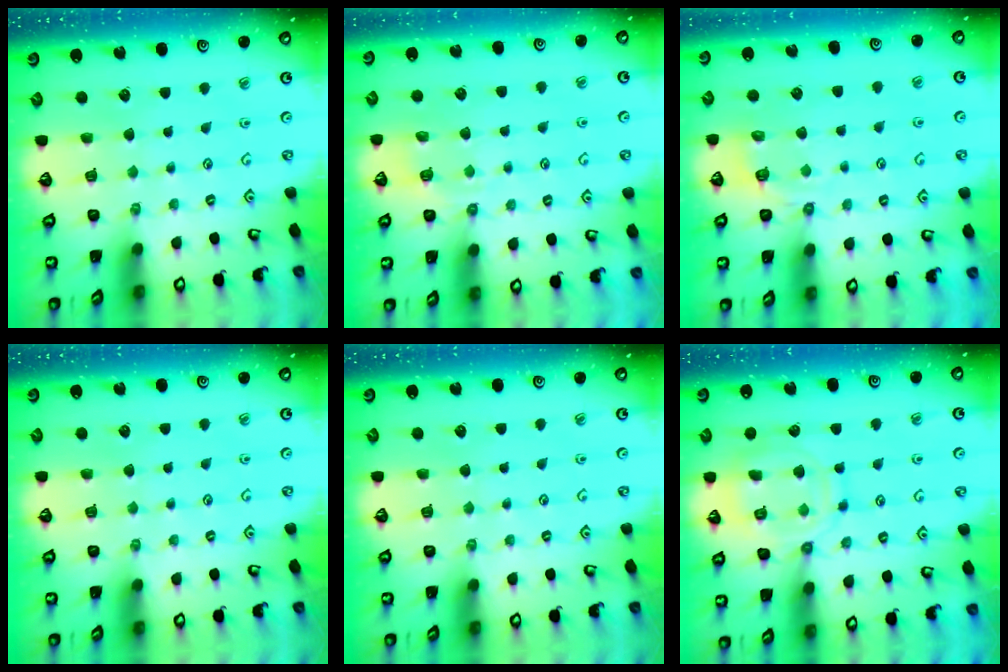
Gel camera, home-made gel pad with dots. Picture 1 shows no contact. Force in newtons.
{"total": 4.8, "press": 4.6, "slide": 1.3}
{"total": 4.2, "press": 3.6, "slide": 2.2}
{"total": 0.0}
{"total": 0.0}
{"total": 13.2, "press": 13.1, "slide": 1.2}